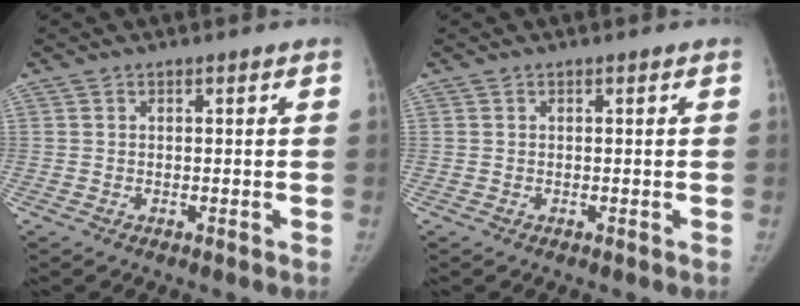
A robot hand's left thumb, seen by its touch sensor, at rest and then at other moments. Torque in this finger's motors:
{"motor_torque": [0.03, 0.03, 0.24, -0.23, 0.01]}